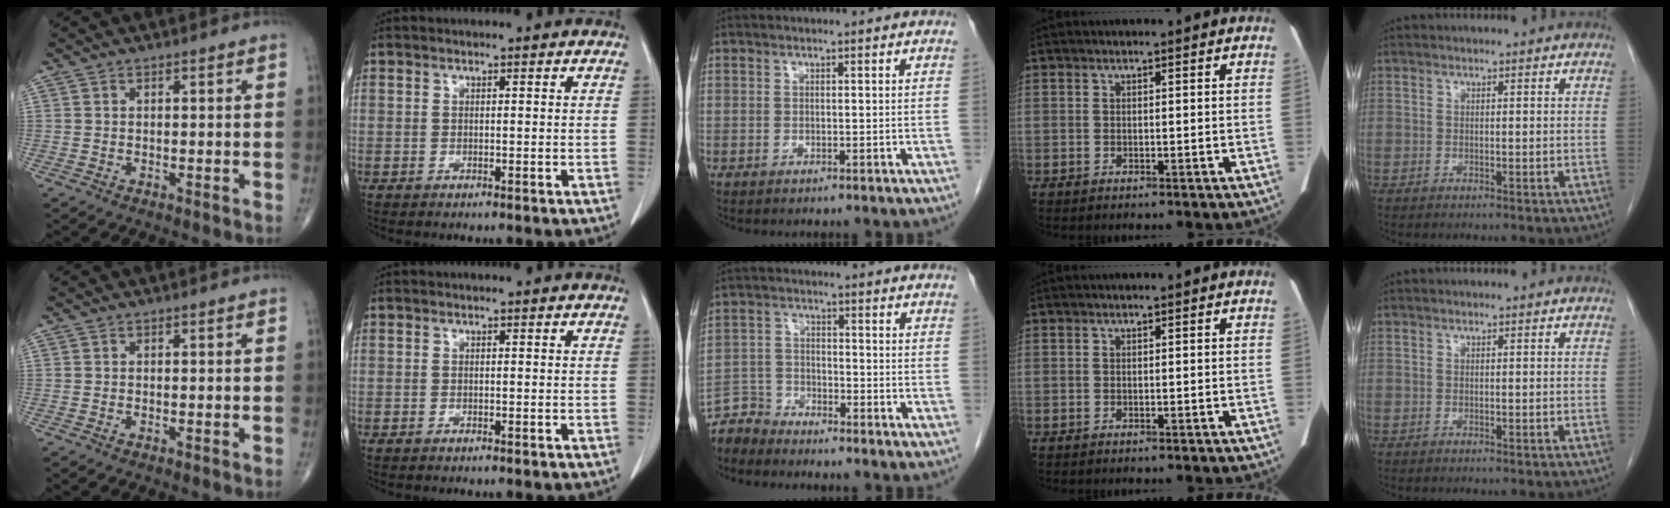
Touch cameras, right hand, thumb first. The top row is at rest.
{"middle": {"total": 4.8, "force": [-4.7, 1.0, -0.7], "torque": [0.012, -0.003, -0.094]}}